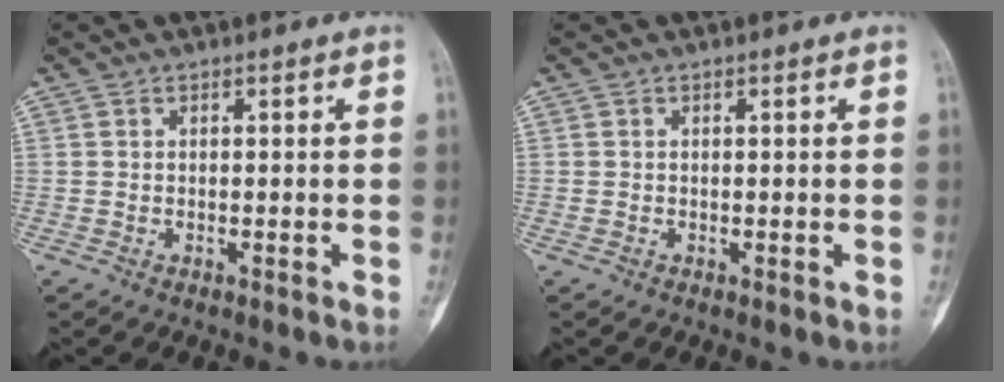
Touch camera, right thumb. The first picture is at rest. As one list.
[{"total": 0.0}]